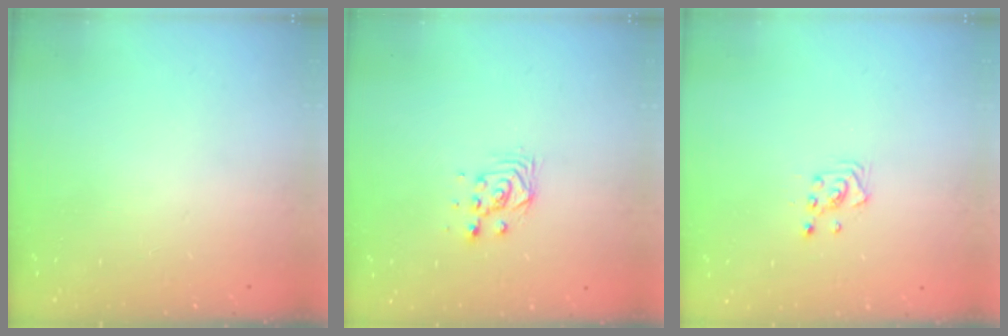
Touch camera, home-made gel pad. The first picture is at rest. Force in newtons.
{"total": 3.8, "press": 3.7, "slide": 0.6}
{"total": 2.9, "press": 2.8, "slide": 0.3}